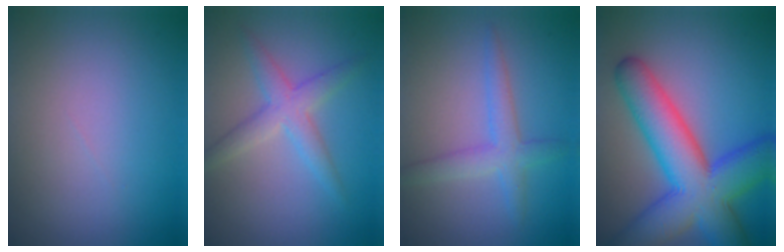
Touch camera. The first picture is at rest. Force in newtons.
{"total": 3.3, "press": 3.3, "slide": 0.2}
{"total": 2.9, "press": 2.9, "slide": 0.1}
{"total": 11.3, "press": 11.3, "slide": 0.3}